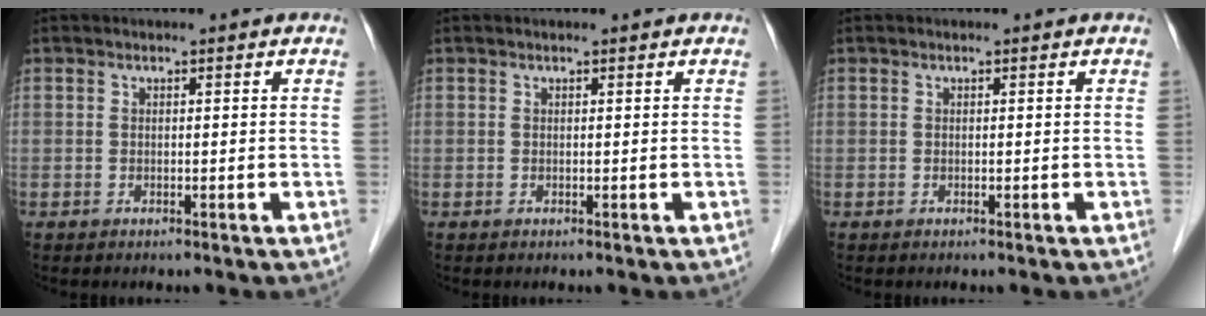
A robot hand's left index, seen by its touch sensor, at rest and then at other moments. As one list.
[{"total": 0.0}, {"total": 0.0}]